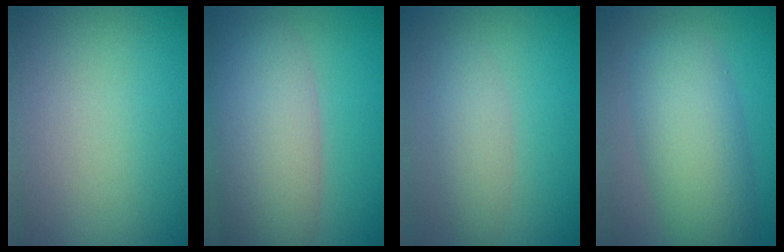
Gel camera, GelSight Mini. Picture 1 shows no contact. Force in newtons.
{"total": 8.3, "press": 8.3, "slide": 0.5}
{"total": 2.3, "press": 2.3, "slide": 0.2}
{"total": 6.6, "press": 6.6, "slide": 0.1}